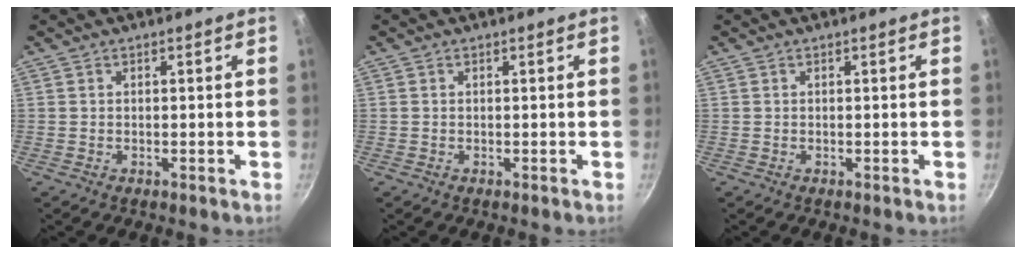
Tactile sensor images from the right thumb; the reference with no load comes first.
{"total": 0.0}
{"total": 0.0}